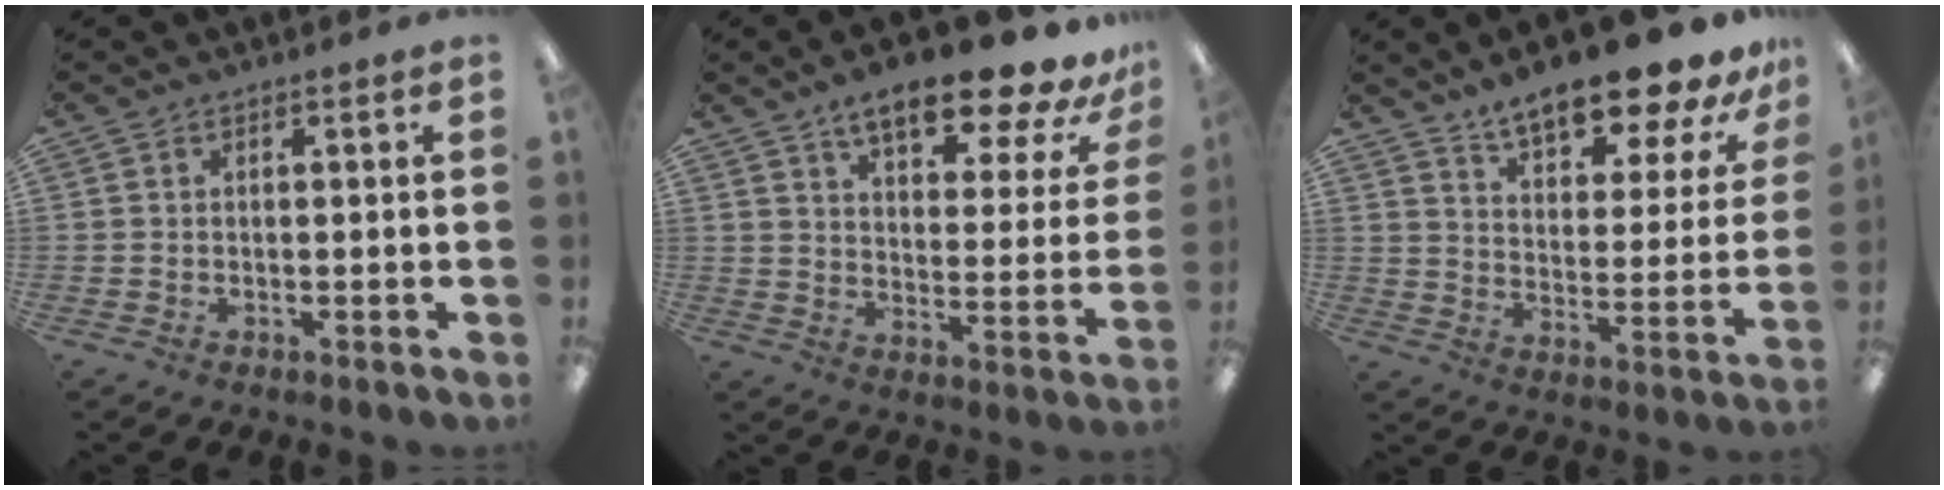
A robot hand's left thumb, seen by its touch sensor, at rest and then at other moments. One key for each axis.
{"total": 15.6, "fx": 12.3, "fy": 4.3, "fz": 8.5, "tx": -0.129, "ty": -0.078, "tz": 0.207}
{"total": 15.4, "fx": 13.5, "fy": 3.5, "fz": 6.6, "tx": -0.103, "ty": -0.099, "tz": 0.231}